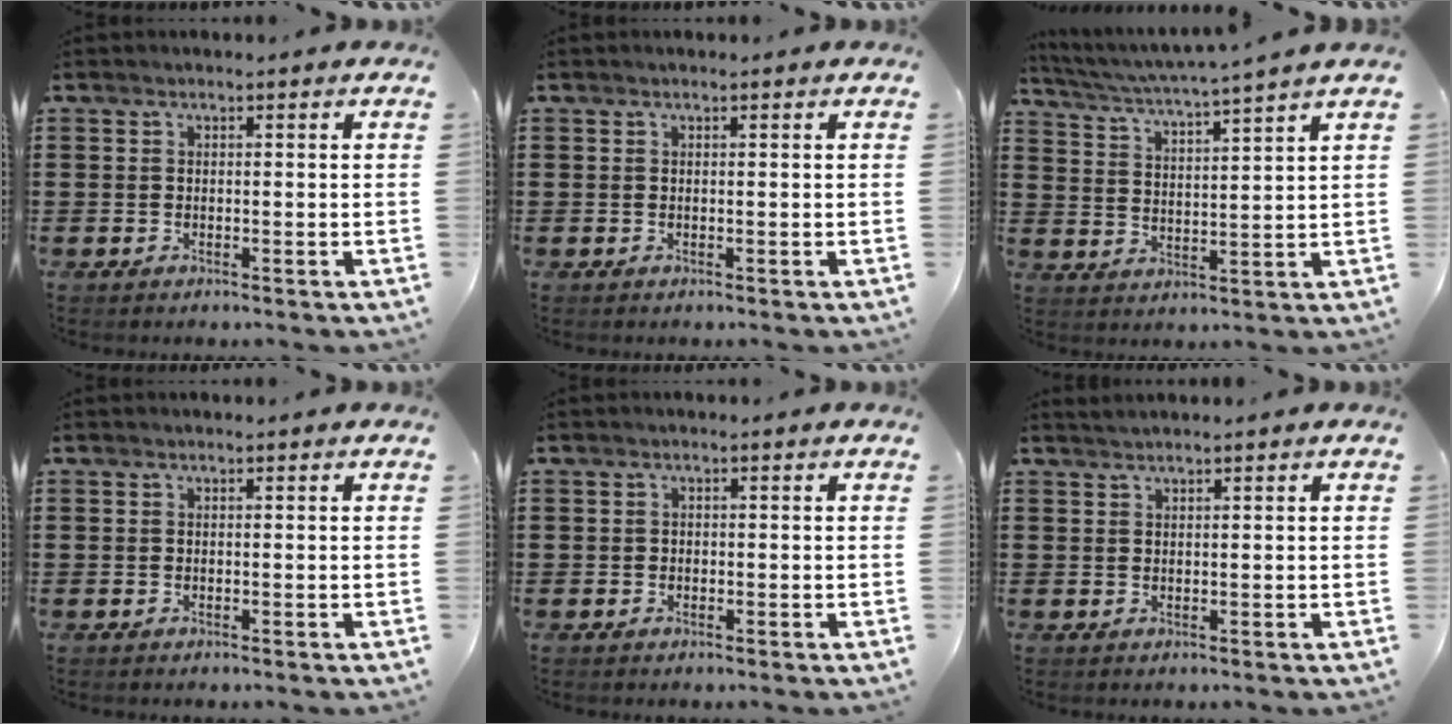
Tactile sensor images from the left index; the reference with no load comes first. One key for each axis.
{"total": 0.0}
{"total": 3.6, "fx": 3.2, "fy": -0.8, "fz": 1.5, "tx": -0.047, "ty": -0.028, "tz": 0.048}
{"total": 0.0}
{"total": 0.6, "fx": -0.1, "fy": 0.6, "fz": 0.1, "tx": -0.004, "ty": 0.004, "tz": -0.003}
{"total": 0.7, "fx": 0.7, "fy": -0.1, "fz": 0.3, "tx": -0.006, "ty": 0.000, "tz": 0.013}